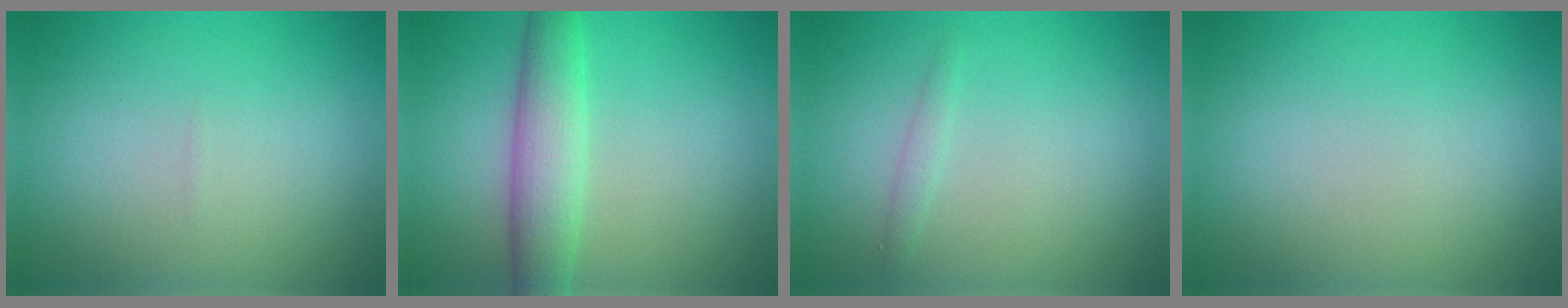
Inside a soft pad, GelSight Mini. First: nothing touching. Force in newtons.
{"total": 4.5, "press": 4.5, "slide": 0.1}
{"total": 0.8, "press": 0.8, "slide": 0.1}
{"total": 0.0}